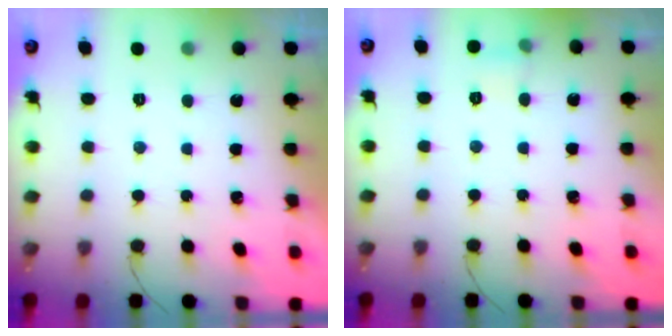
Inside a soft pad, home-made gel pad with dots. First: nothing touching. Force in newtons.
{"total": 4.0, "press": 3.8, "slide": 1.1}